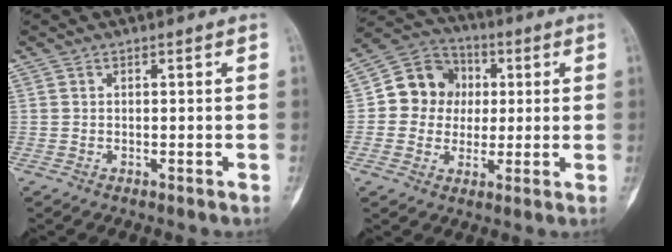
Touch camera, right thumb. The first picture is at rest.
{"total": 11.3, "force": [1.0, 10.3, 4.5], "torque": [-0.032, 0.017, 0.008]}